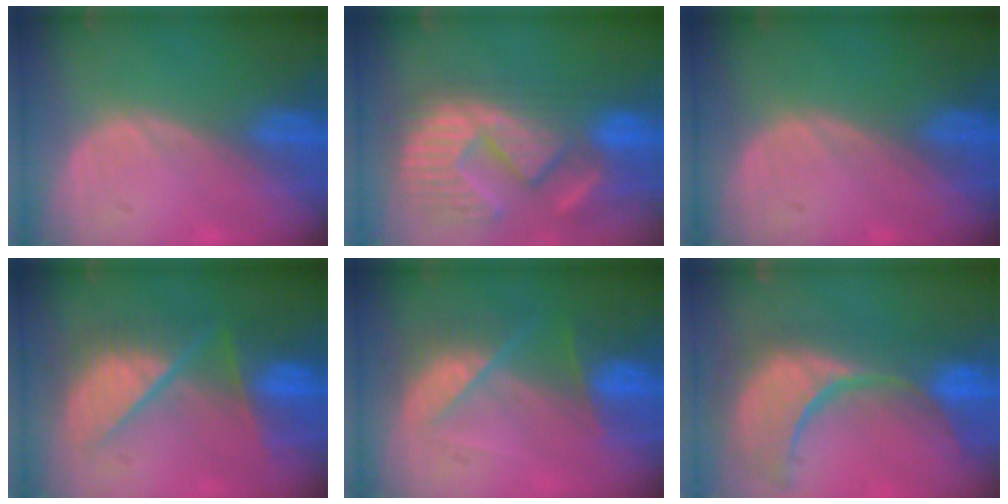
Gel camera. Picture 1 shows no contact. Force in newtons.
{"total": 14.0, "press": 12.2, "slide": 6.7}
{"total": 0.0}
{"total": 9.0, "press": 9.0, "slide": 0.9}
{"total": 7.3, "press": 6.6, "slide": 3.3}
{"total": 14.0, "press": 12.0, "slide": 7.3}